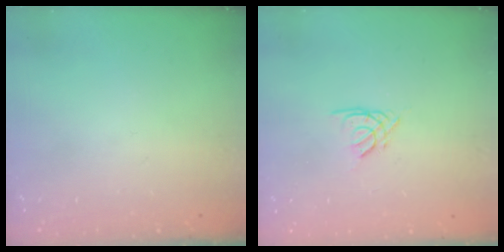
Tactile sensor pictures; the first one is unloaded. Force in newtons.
{"total": 1.9, "press": 1.8, "slide": 0.5}